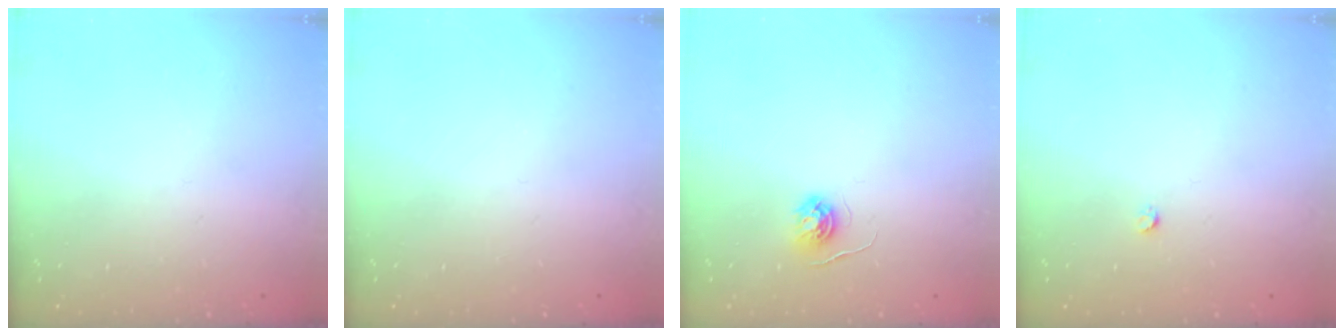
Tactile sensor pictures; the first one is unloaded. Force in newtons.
{"total": 0.0}
{"total": 4.0, "press": 4.0, "slide": 0.4}
{"total": 2.4, "press": 2.4, "slide": 0.3}